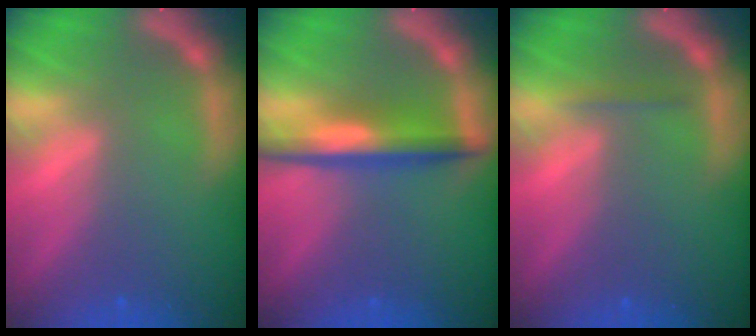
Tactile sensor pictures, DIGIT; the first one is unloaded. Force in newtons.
{"total": 5.0}
{"total": 0.9}